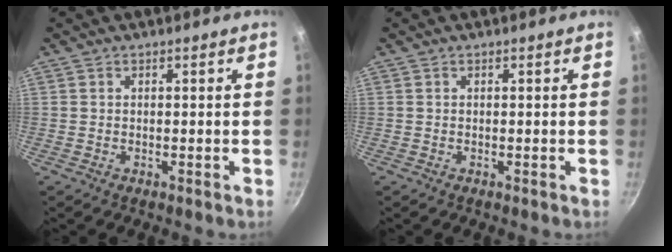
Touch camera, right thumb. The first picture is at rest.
{"total": 0.0}